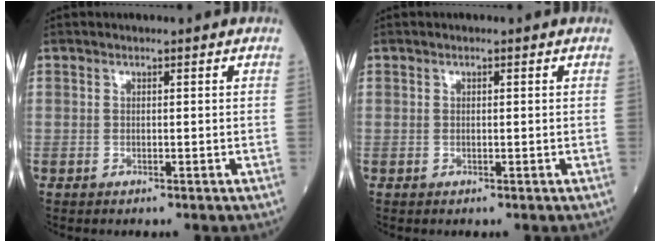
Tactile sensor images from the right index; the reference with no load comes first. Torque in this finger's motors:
{"motor_torque": [-0.06, -0.07, -0.03, -0.01]}